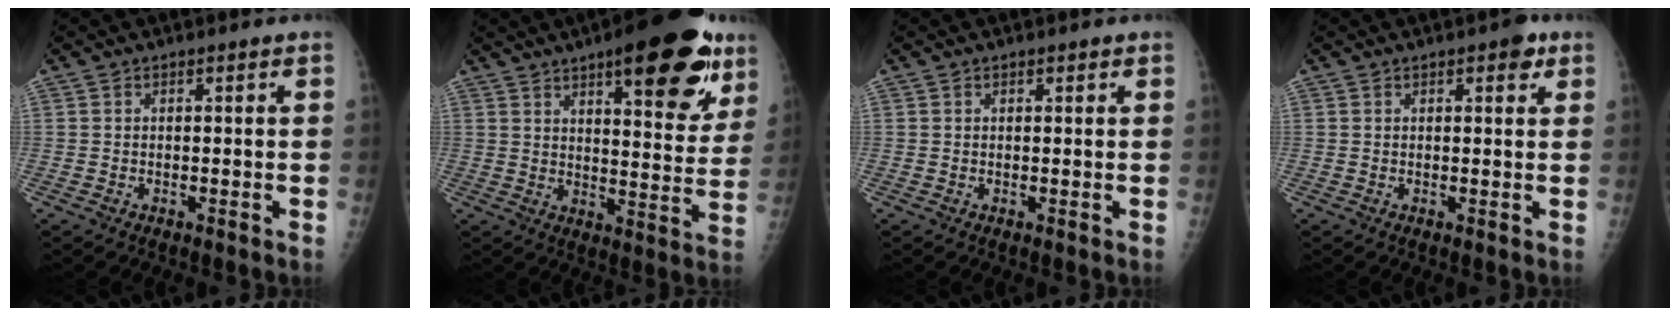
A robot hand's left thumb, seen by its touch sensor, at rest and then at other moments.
{"total": 21.6, "force": [12.0, 7.2, 16.5], "torque": [-0.187, -0.039, 0.164]}
{"total": 0.8, "force": [0.6, 0.5, 0.3], "torque": [0.002, -0.002, 0.005]}
{"total": 3.1, "force": [1.7, 1.3, 2.3], "torque": [-0.017, -0.003, 0.016]}